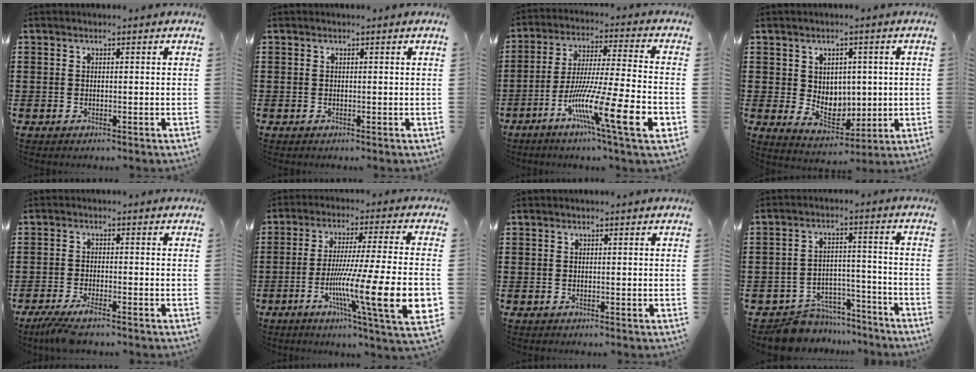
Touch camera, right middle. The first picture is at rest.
{"total": 0.0}
{"total": 15.3, "force": [-7.2, 1.4, 13.4], "torque": [-0.247, -0.013, -0.126]}
{"total": 5.2, "force": [2.2, 4.2, 1.9], "torque": [-0.035, -0.012, 0.038]}
{"total": 3.7, "force": [-3.0, 0.1, 2.2], "torque": [-0.050, -0.011, -0.057]}
{"total": 16.2, "force": [-5.0, 1.5, 15.4], "torque": [-0.284, -0.022, -0.085]}
{"total": 0.0}
{"total": 7.4, "force": [-7.1, 1.9, 0.6], "torque": [-0.016, 0.023, -0.141]}